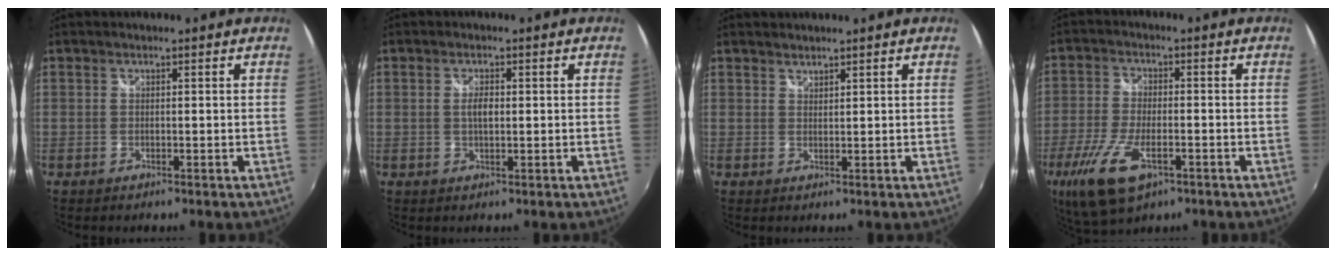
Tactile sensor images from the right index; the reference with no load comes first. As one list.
[{"total": 2.4, "force": [0.2, 1.1, 2.1], "torque": [-0.038, 0.000, 0.002]}, {"total": 1.3, "force": [1.3, 0.3, 0.1], "torque": [0.001, 0.002, 0.023]}, {"total": 12.8, "force": [-6.3, 5.3, 9.7], "torque": [-0.218, -0.031, -0.117]}]